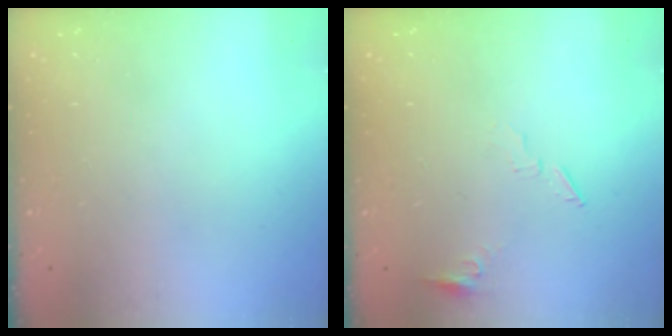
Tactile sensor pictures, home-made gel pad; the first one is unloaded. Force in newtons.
{"total": 5.5, "press": 5.4, "slide": 0.5}